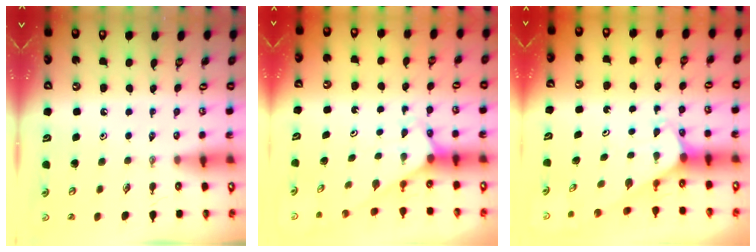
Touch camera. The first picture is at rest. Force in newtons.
{"total": 2.7, "press": 2.7, "slide": 0.2}
{"total": 2.0, "press": 2.0, "slide": 0.1}